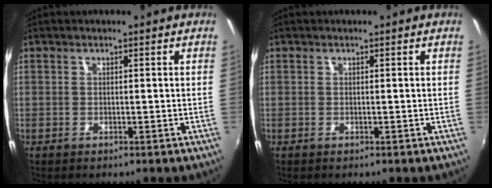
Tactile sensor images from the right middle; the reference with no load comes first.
{"total": 0.0}